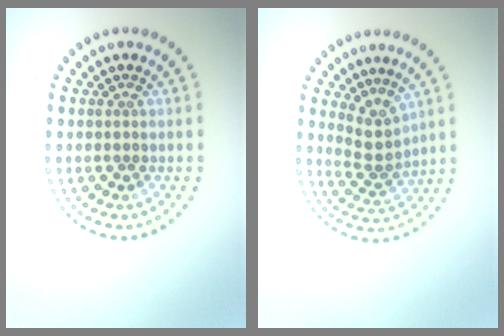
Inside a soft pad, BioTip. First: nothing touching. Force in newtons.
{"total": 2.6, "press": 1.8, "slide": 1.9}